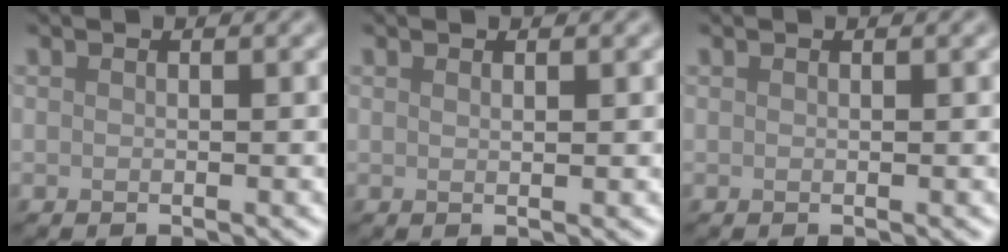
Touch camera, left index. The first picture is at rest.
{"total": 1.0, "force": [0.5, 0.3, 0.7], "torque": [-0.006, 0.001, 0.004]}
{"total": 0.0}